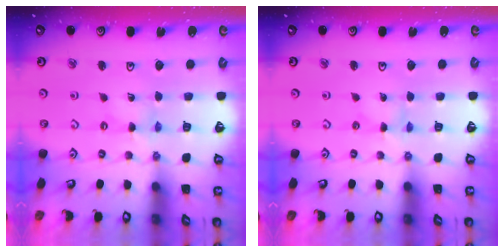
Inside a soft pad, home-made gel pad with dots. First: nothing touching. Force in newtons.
{"total": 0.0}